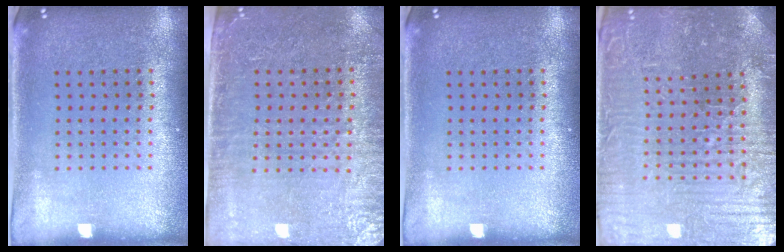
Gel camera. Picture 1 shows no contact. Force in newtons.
{"total": 3.5, "press": 3.1, "slide": 1.7}
{"total": 0.0}
{"total": 4.2, "press": 4.1, "slide": 0.6}